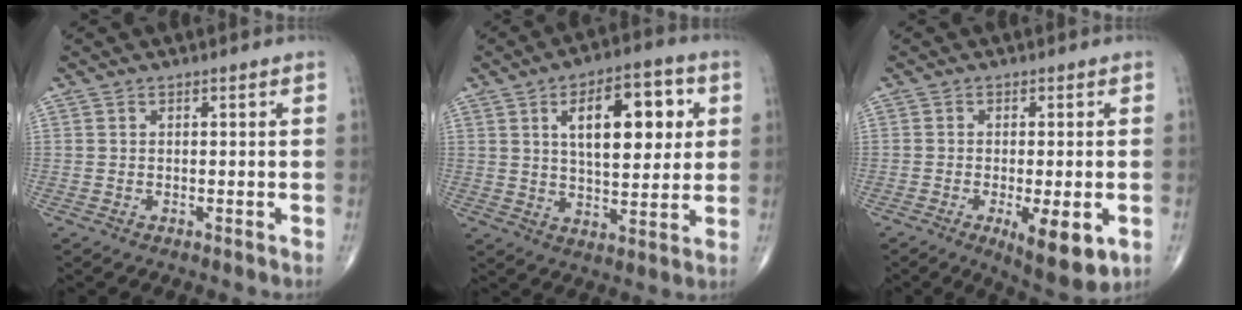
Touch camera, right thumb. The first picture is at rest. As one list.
[{"total": 15.6, "force": [4.4, 7.2, 13.0], "torque": [-0.162, -0.005, 0.068]}, {"total": 9.6, "force": [-3.1, 3.0, 8.5], "torque": [-0.119, -0.017, -0.041]}]